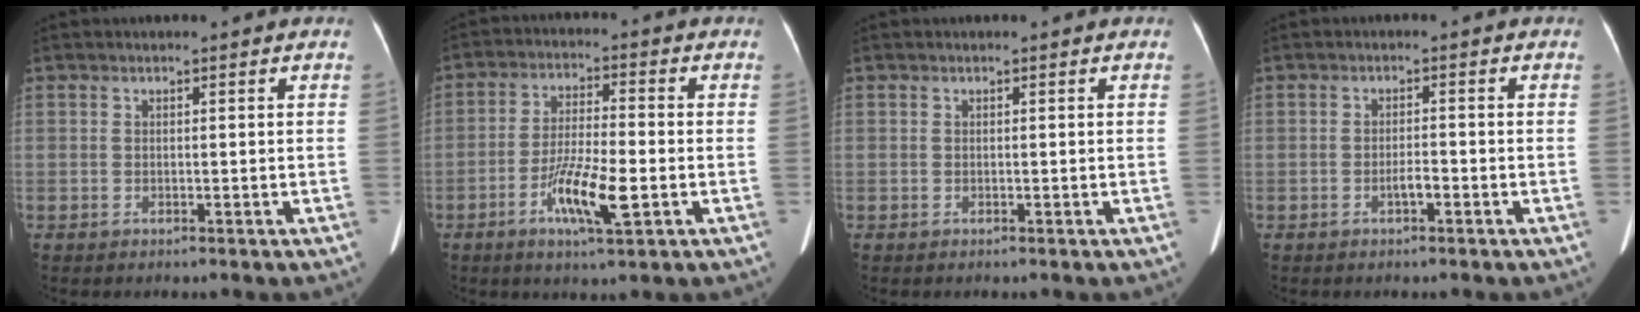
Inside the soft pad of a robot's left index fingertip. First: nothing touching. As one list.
[{"total": 8.7, "force": [-3.2, 1.1, 8.0], "torque": [-0.153, -0.009, -0.057]}, {"total": 0.0}, {"total": 1.7, "force": [-0.9, 0.3, 1.4], "torque": [-0.025, 0.002, -0.016]}]